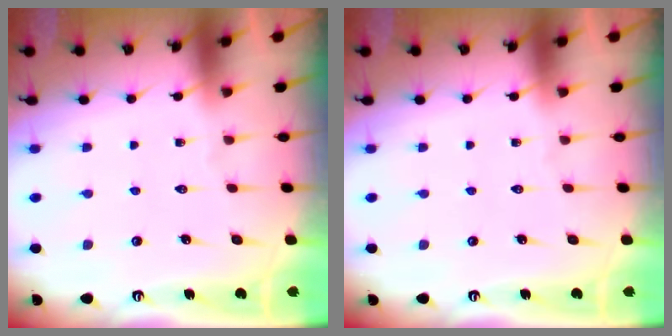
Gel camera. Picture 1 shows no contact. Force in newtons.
{"total": 0.0}